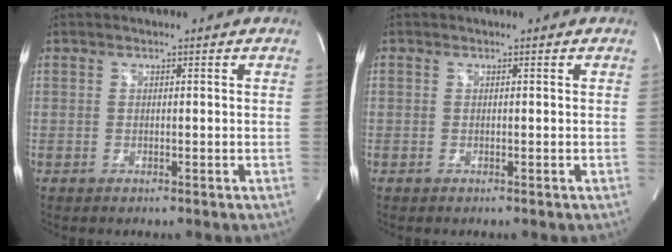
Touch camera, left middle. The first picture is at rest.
{"total": 2.0, "force": [-0.8, -1.5, -0.9], "torque": [0.019, -0.012, -0.014]}